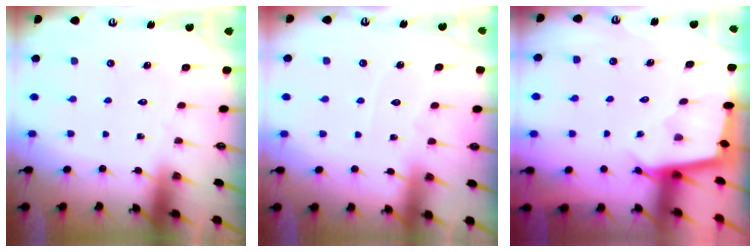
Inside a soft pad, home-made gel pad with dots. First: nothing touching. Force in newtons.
{"total": 3.4, "press": 3.4, "slide": 0.4}
{"total": 2.3, "press": 2.3, "slide": 0.1}